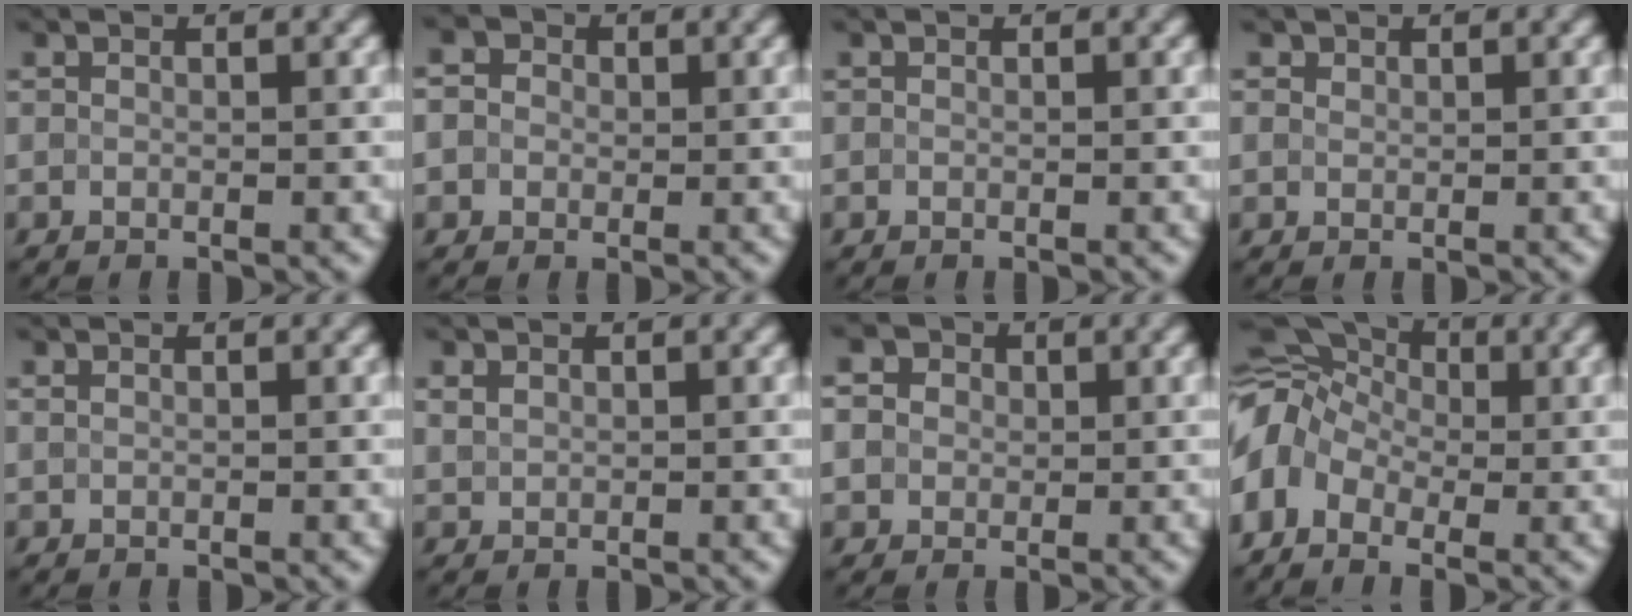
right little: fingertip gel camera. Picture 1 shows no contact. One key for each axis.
{"total": 3.7, "fx": 0.9, "fy": 3.2, "fz": 1.8, "tx": -0.016, "ty": 0.025, "tz": -0.018}
{"total": 0.0}
{"total": 0.9, "fx": 0.6, "fy": 0.7, "fz": 0.1, "tx": -0.003, "ty": 0.002, "tz": 0.010}
{"total": 0.0}
{"total": 1.0, "fx": 0.6, "fy": 0.7, "fz": 0.3, "tx": -0.008, "ty": 0.001, "tz": 0.013}
{"total": 7.2, "fx": 2.6, "fy": 5.7, "fz": 3.5, "tx": -0.066, "ty": 0.032, "tz": 0.010}
{"total": 8.7, "fx": -0.4, "fy": 6.6, "fz": 5.7, "tx": -0.105, "ty": 0.028, "tz": -0.027}